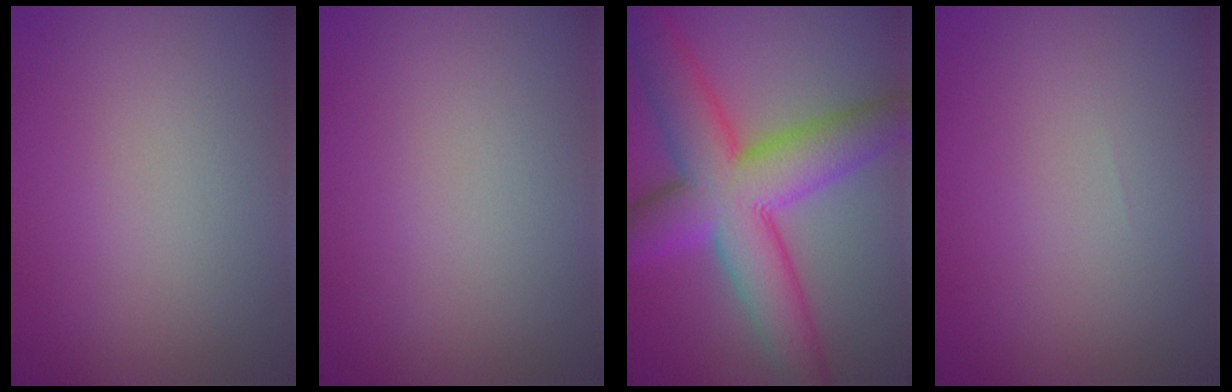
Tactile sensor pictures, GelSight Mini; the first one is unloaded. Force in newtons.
{"total": 0.0}
{"total": 11.8, "press": 11.8, "slide": 0.1}
{"total": 0.0}